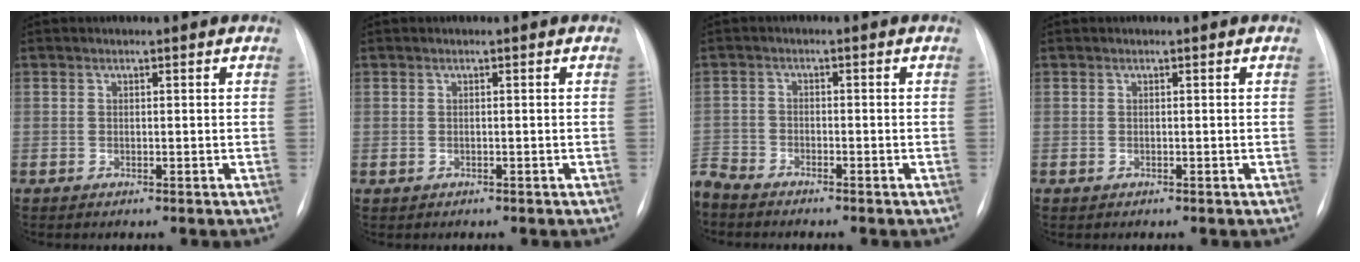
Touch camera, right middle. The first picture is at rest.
{"total": 0.0}
{"total": 6.3, "force": [-5.8, 2.0, 1.7], "torque": [-0.028, -0.008, -0.102]}
{"total": 0.0}